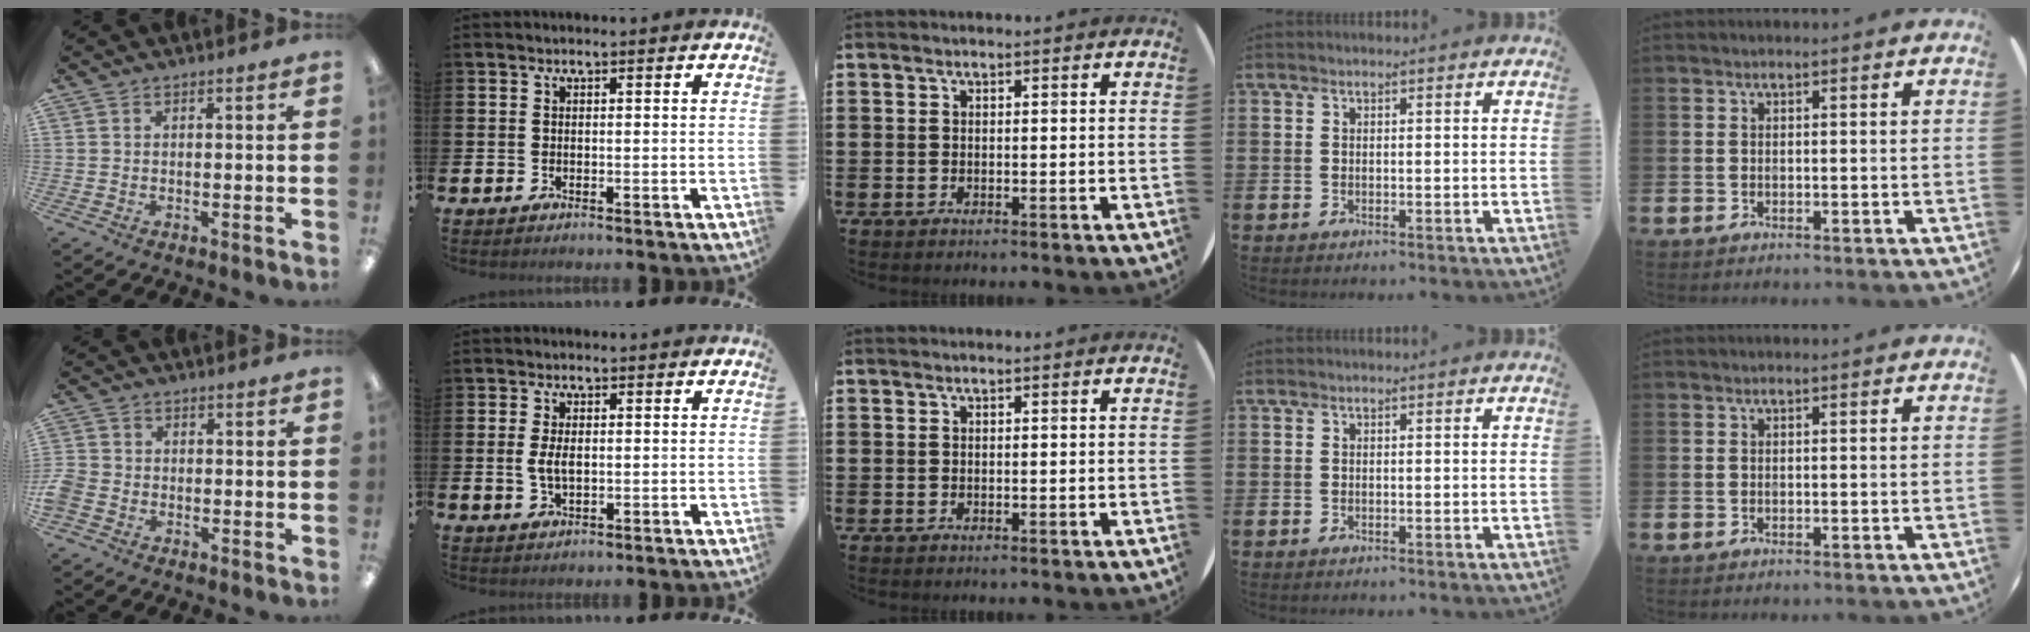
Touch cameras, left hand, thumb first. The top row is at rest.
{"thumb": {"total": 3.1, "force": [-1.5, 2.4, 1.3], "torque": [-0.025, 0.006, -0.027]}, "index": {"total": 3.0, "force": [0.1, 1.5, 2.5], "torque": [-0.038, 0.001, -0.003]}}